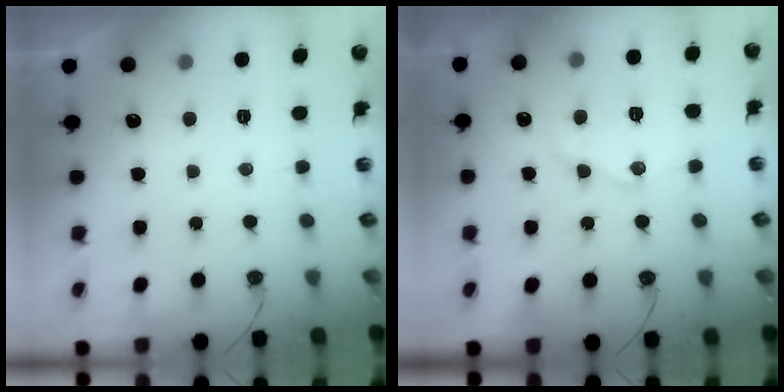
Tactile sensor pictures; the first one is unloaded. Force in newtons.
{"total": 12.4, "press": 12.3, "slide": 1.0}